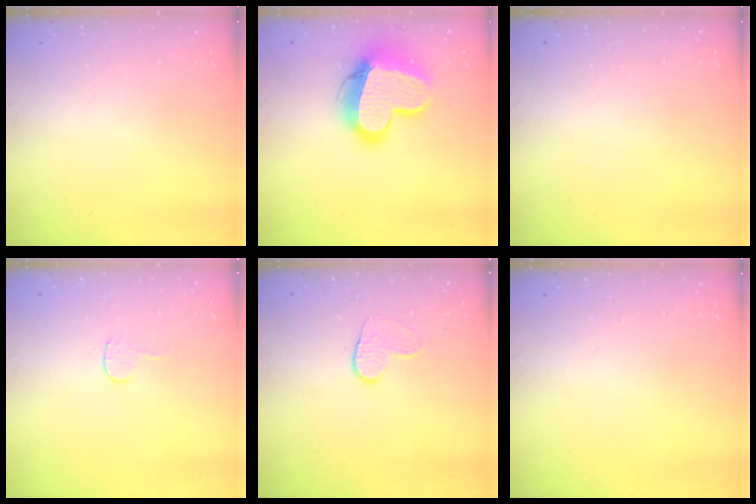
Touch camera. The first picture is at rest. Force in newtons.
{"total": 16.8, "press": 16.7, "slide": 1.8}
{"total": 0.0}
{"total": 2.3, "press": 2.3, "slide": 0.2}
{"total": 5.0, "press": 4.9, "slide": 0.5}
{"total": 0.0}